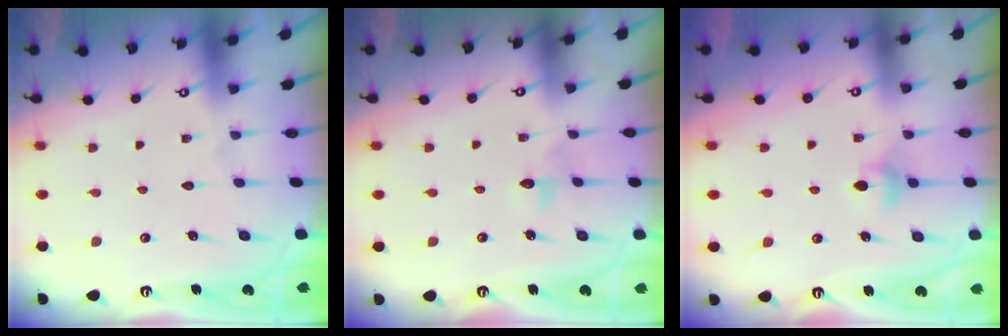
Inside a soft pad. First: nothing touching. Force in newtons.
{"total": 3.2, "press": 3.1, "slide": 0.7}
{"total": 4.3, "press": 4.2, "slide": 0.7}